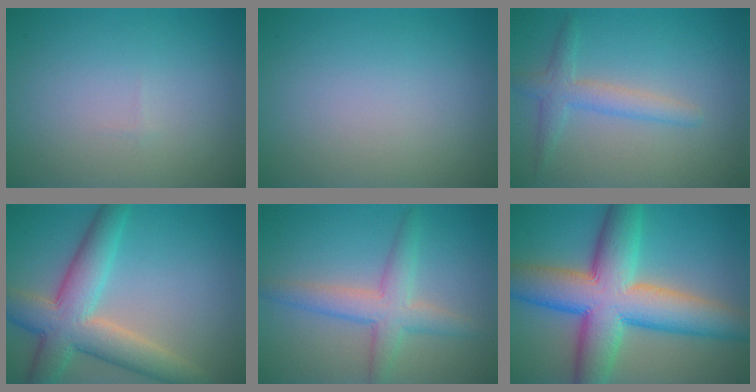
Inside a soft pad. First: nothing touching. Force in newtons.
{"total": 0.0}
{"total": 2.3, "press": 2.3, "slide": 0.0}
{"total": 7.6, "press": 7.6, "slide": 0.5}
{"total": 4.1, "press": 4.1, "slide": 0.1}
{"total": 12.2, "press": 12.2, "slide": 0.4}